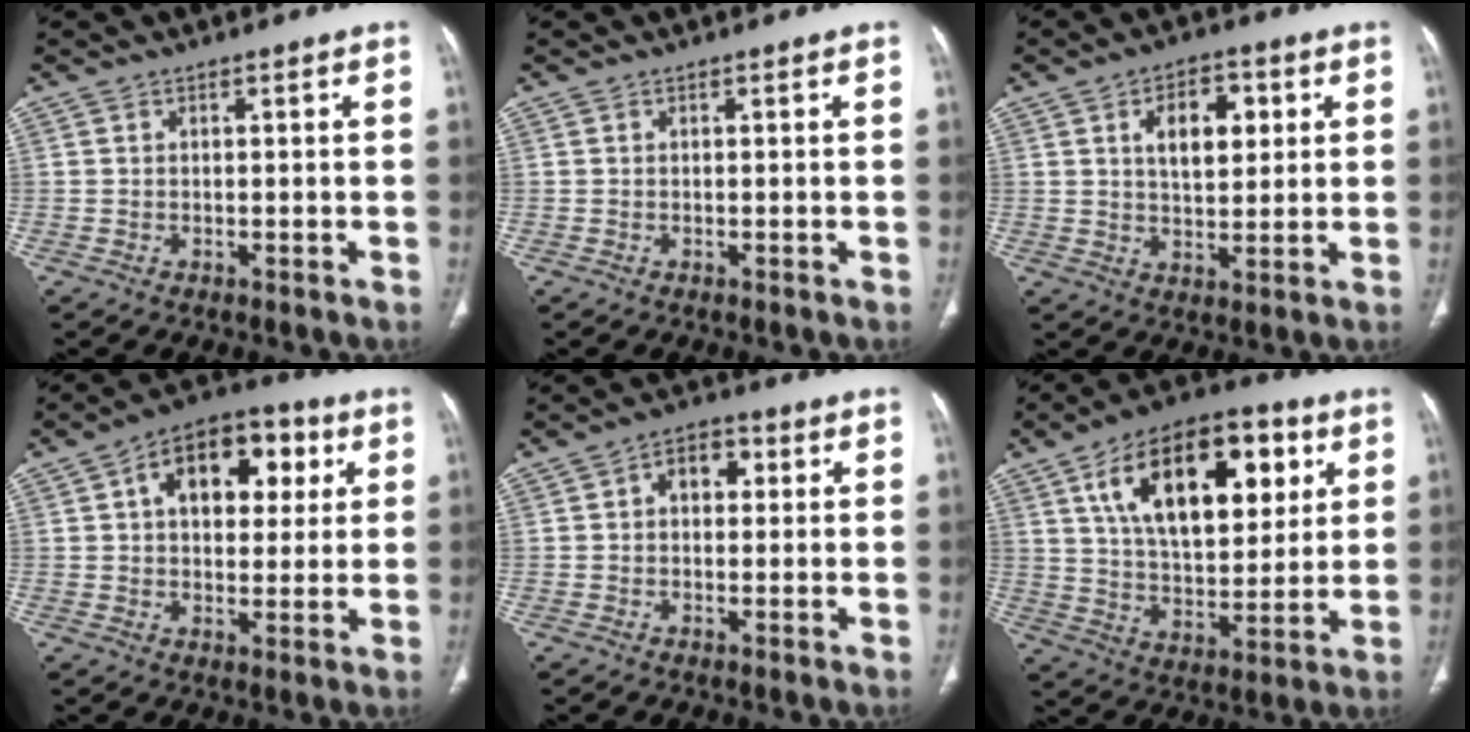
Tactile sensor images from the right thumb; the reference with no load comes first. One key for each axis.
{"total": 0.0}
{"total": 9.4, "fx": 3.0, "fy": 5.3, "fz": 7.2, "tx": -0.083, "ty": -0.007, "tz": 0.048}
{"total": 15.2, "fx": 4.6, "fy": 9.5, "fz": 11.0, "tx": -0.126, "ty": 0.013, "tz": 0.065}
{"total": 5.5, "fx": 1.1, "fy": 3.8, "fz": 3.8, "tx": -0.037, "ty": 0.014, "tz": 0.010}
{"total": 23.6, "fx": 8.7, "fy": 12.4, "fz": 18.2, "tx": -0.255, "ty": -0.014, "tz": 0.143}